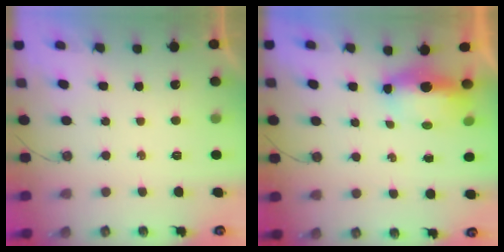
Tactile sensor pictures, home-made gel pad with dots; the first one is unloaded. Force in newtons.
{"total": 6.6, "press": 6.5, "slide": 1.1}